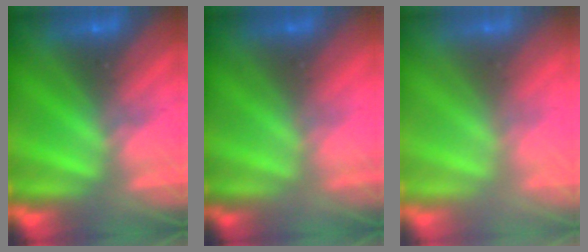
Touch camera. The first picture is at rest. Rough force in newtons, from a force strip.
{"total": 2.4}
{"total": 3.0}